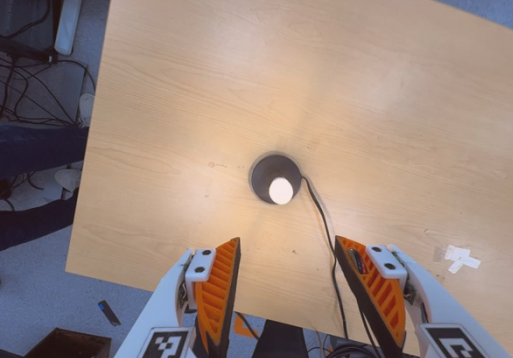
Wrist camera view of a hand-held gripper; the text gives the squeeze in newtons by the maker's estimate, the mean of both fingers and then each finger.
{"total": 0.0}